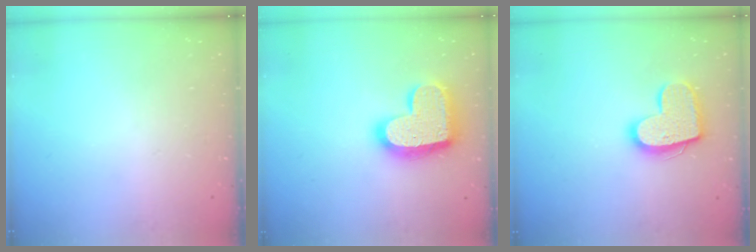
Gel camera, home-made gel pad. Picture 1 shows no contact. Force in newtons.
{"total": 19.0, "press": 19.0, "slide": 1.1}
{"total": 14.9, "press": 14.9, "slide": 1.0}